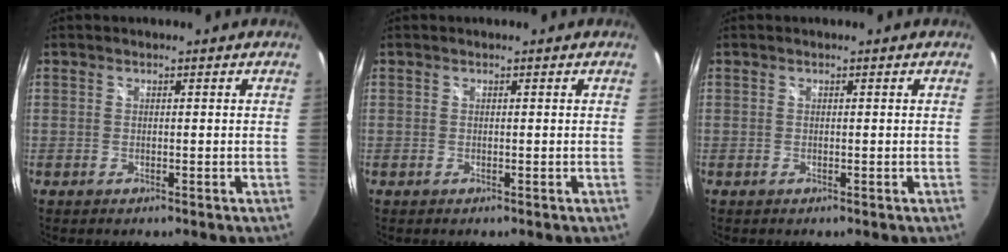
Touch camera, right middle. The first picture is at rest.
{"total": 0.0}
{"total": 0.0}